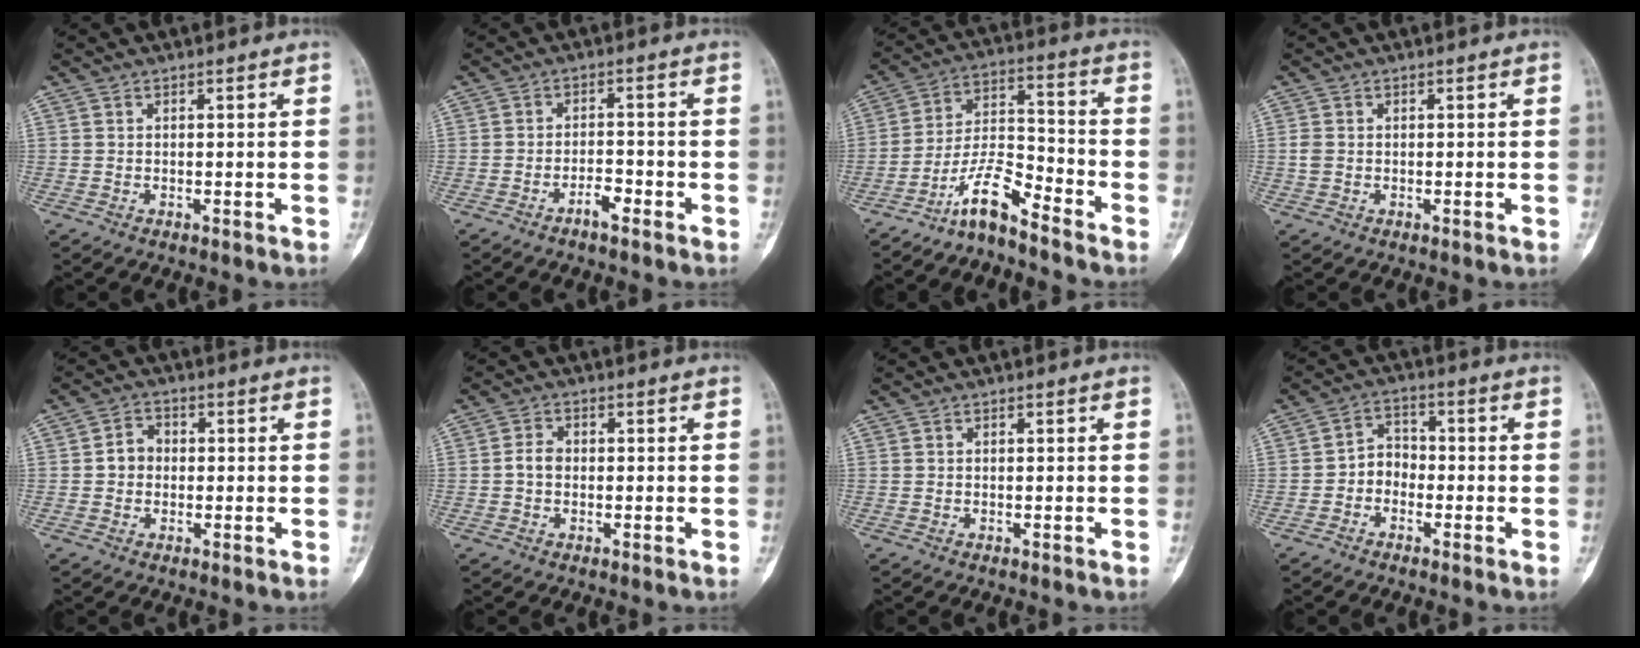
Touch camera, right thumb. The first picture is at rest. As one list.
[{"total": 3.0, "force": [-2.1, 0.9, 1.9], "torque": [-0.030, 0.018, -0.039]}, {"total": 8.9, "force": [-7.2, 1.8, 5.0], "torque": [-0.095, 0.079, -0.139]}, {"total": 1.5, "force": [-0.1, 1.1, 1.0], "torque": [-0.025, 0.002, -0.004]}, {"total": 3.6, "force": [-0.2, 3.2, 1.8], "torque": [-0.016, 0.014, -0.012]}, {"total": 2.6, "force": [-0.3, 2.0, 1.7], "torque": [-0.025, 0.010, -0.011]}, {"total": 0.0}, {"total": 4.3, "force": [-1.7, 3.5, 1.9], "torque": [-0.007, 0.025, -0.044]}]